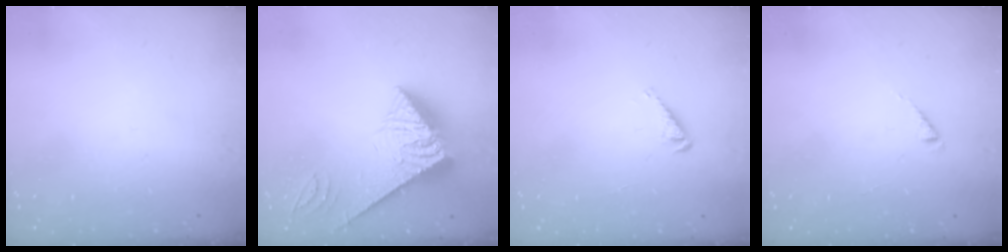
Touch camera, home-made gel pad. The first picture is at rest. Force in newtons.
{"total": 8.5, "press": 8.4, "slide": 0.9}
{"total": 2.9, "press": 2.9, "slide": 0.3}
{"total": 2.5, "press": 2.4, "slide": 0.4}